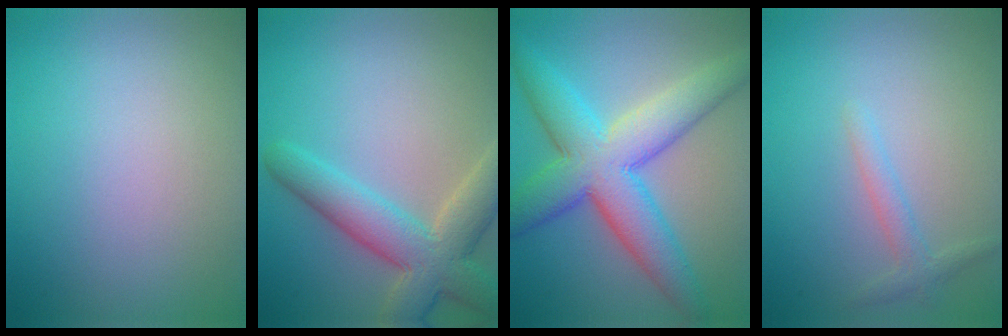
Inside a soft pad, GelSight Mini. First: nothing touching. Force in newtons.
{"total": 6.5, "press": 6.5, "slide": 0.4}
{"total": 9.2, "press": 9.2, "slide": 0.1}
{"total": 1.5, "press": 1.5, "slide": 0.1}